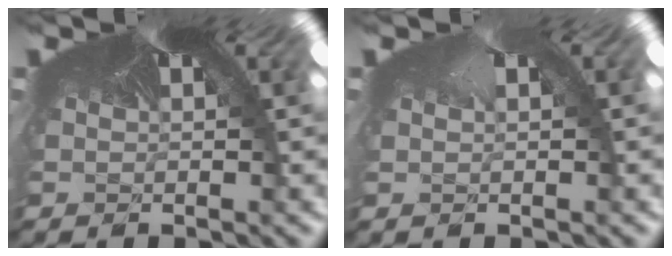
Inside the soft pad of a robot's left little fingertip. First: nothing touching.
{"total": 0.6, "force": [0.1, 0.3, 0.5], "torque": [-0.010, 0.007, 0.000]}